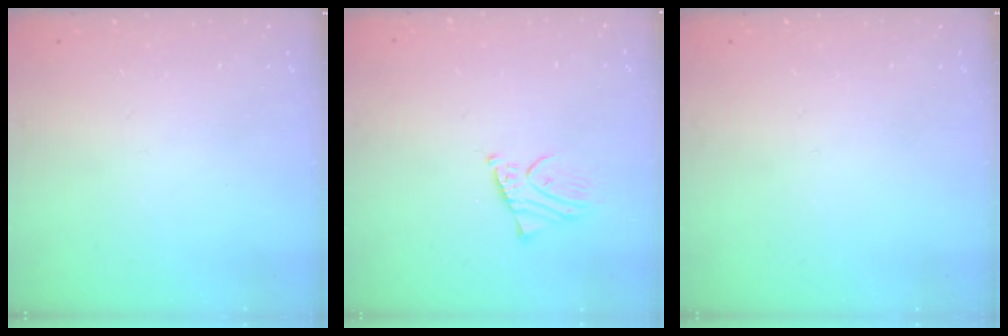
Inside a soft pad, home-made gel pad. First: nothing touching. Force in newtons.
{"total": 2.2, "press": 2.2, "slide": 0.1}
{"total": 0.0}